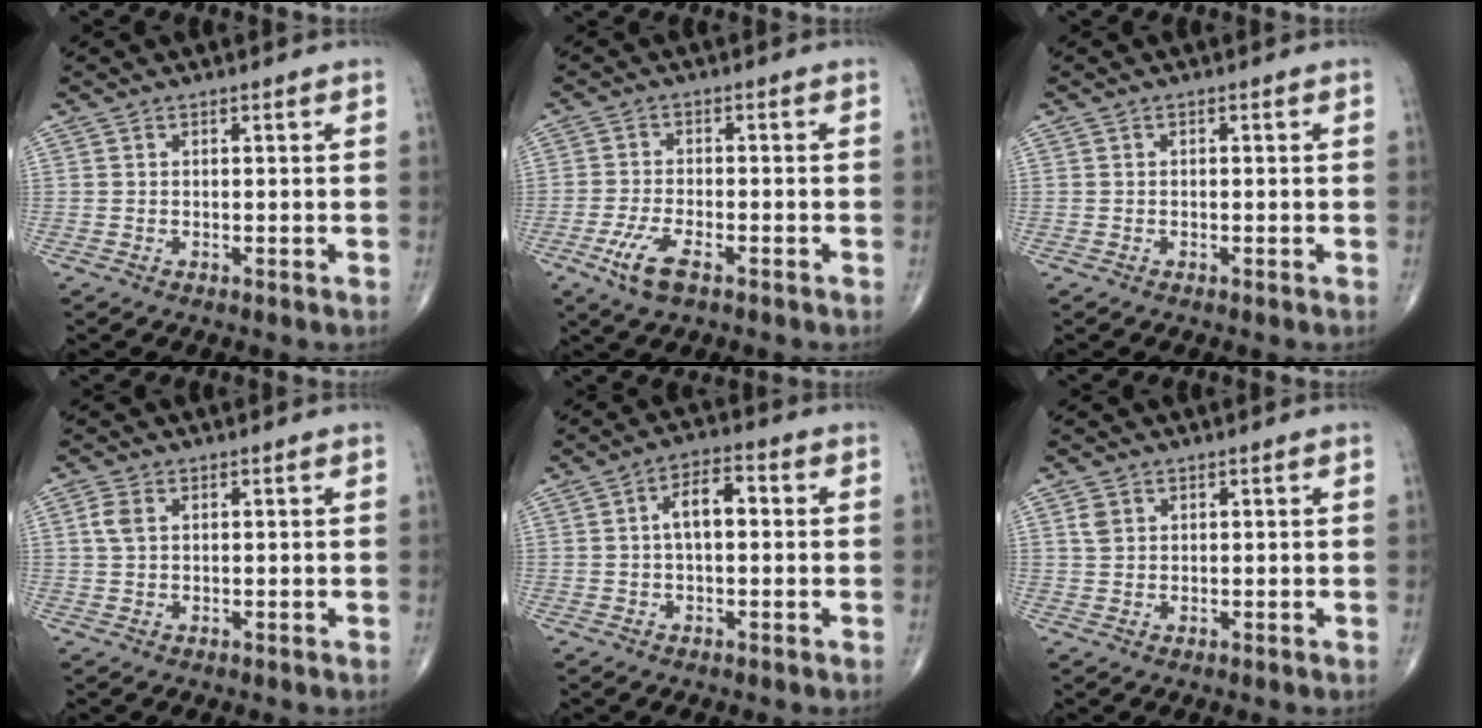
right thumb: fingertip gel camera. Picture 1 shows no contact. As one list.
[{"total": 6.2, "force": [-3.3, 2.3, 4.7], "torque": [-0.102, 0.006, -0.060]}, {"total": 0.0}, {"total": 2.8, "force": [0.8, 1.7, 2.0], "torque": [-0.049, 0.007, 0.016]}, {"total": 7.6, "force": [0.6, 3.9, 6.5], "torque": [-0.097, 0.029, 0.001]}, {"total": 2.2, "force": [0.9, 1.7, 1.1], "torque": [-0.018, 0.001, 0.019]}]